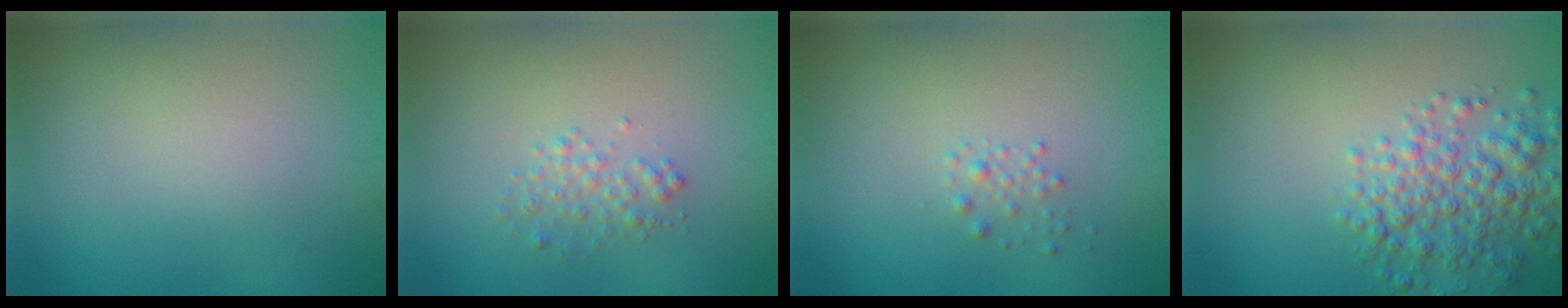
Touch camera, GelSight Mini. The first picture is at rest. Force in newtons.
{"total": 1.5, "press": 1.5, "slide": 0.0}
{"total": 0.9, "press": 0.9, "slide": 0.0}
{"total": 4.9, "press": 4.9, "slide": 0.2}